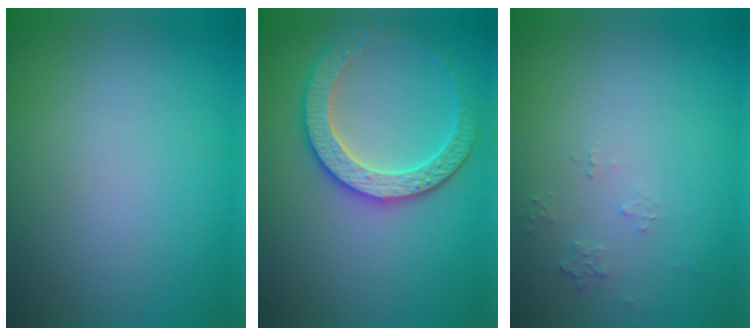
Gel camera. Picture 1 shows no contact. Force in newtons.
{"total": 3.6, "press": 3.6, "slide": 0.4}
{"total": 0.6, "press": 0.4, "slide": 0.5}